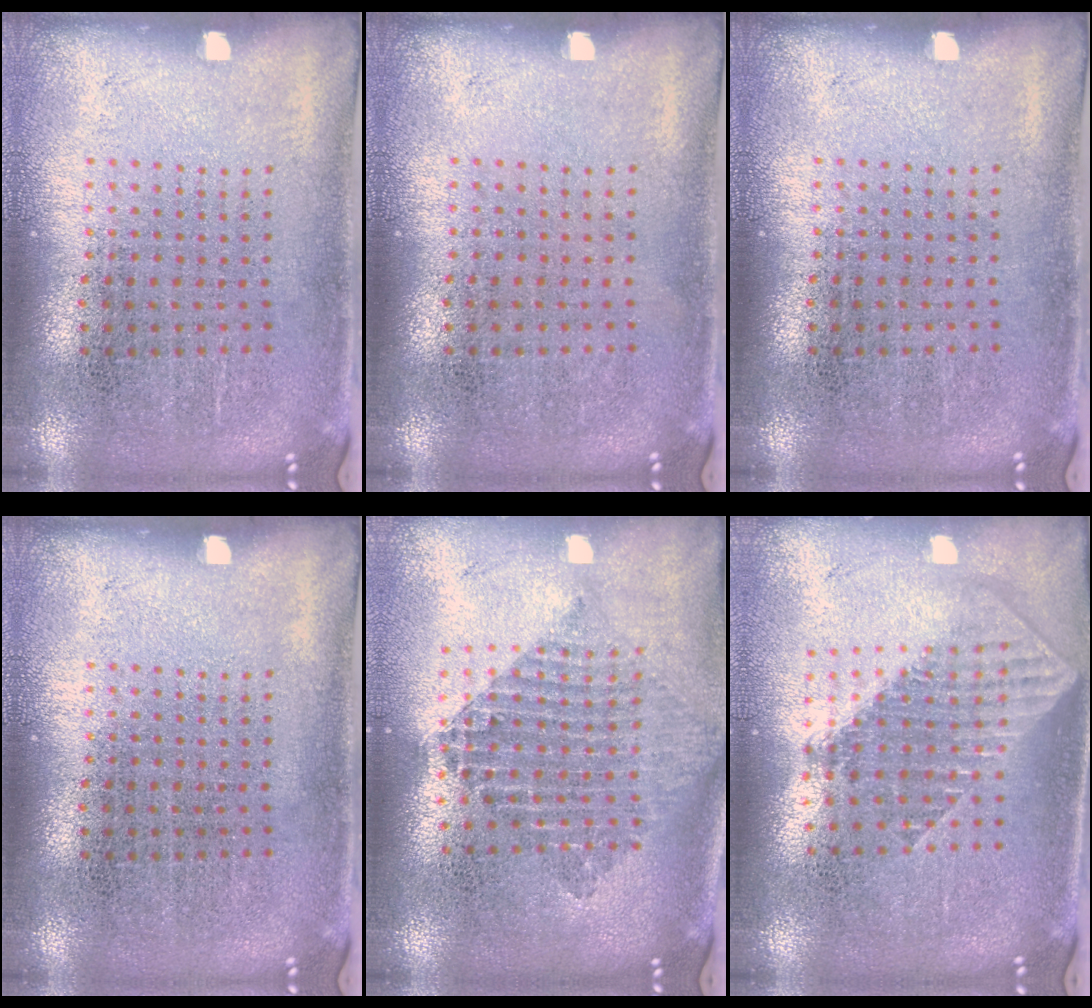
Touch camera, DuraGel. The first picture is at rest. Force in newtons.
{"total": 0.0}
{"total": 0.0}
{"total": 0.0}
{"total": 2.1, "press": 1.7, "slide": 1.2}
{"total": 1.8, "press": 1.5, "slide": 1.0}